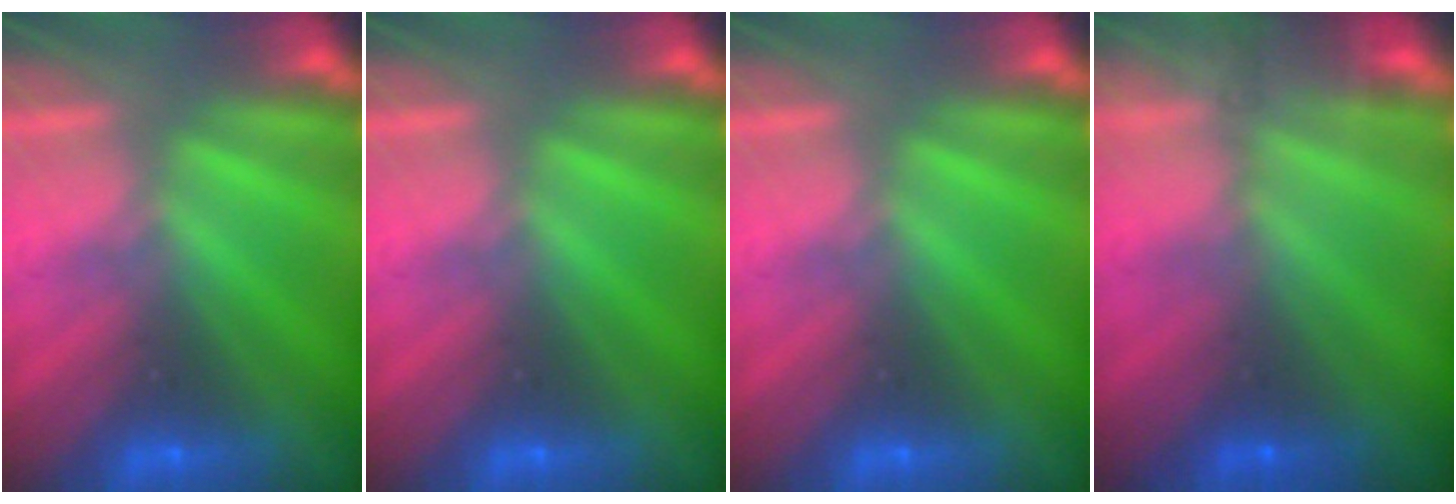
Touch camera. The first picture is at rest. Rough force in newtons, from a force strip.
{"total": 0.0}
{"total": 0.0}
{"total": 10.8}